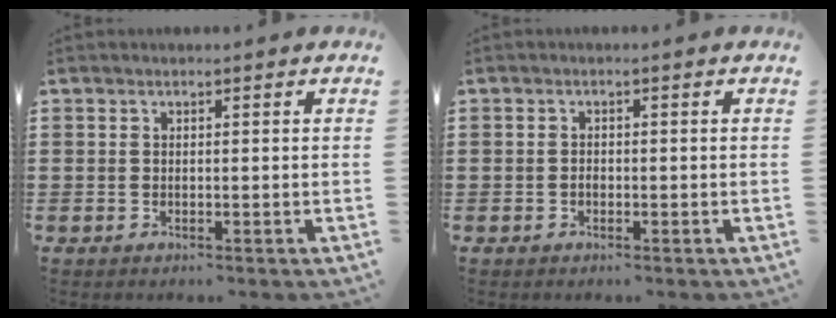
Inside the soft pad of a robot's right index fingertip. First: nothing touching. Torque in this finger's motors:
{"motor_torque": [0.11, -0.01, 0.01, 0.00]}